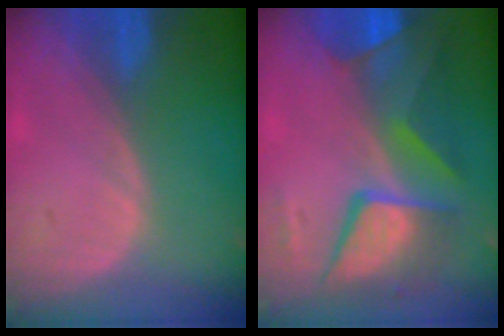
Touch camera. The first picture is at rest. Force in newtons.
{"total": 10.7, "press": 10.7, "slide": 1.0}